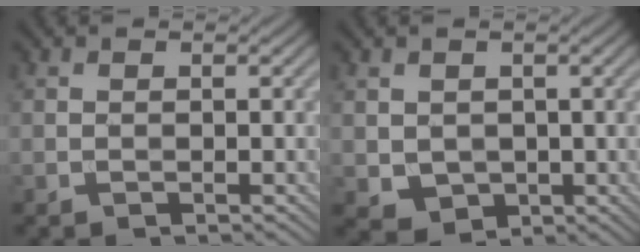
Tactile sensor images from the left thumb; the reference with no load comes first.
{"total": 3.1, "force": [0.4, 2.7, 1.3], "torque": [-0.048, -0.011, 0.013]}